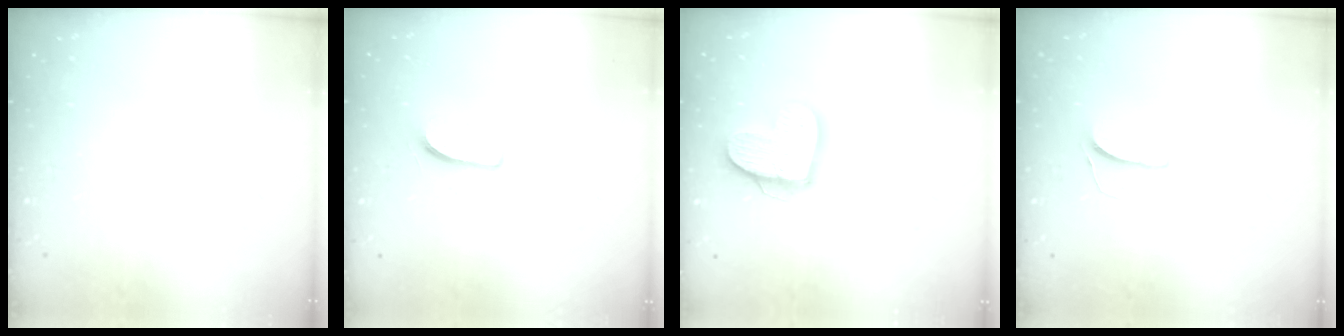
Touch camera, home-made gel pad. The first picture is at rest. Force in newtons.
{"total": 5.8, "press": 5.8, "slide": 0.5}
{"total": 14.6, "press": 14.6, "slide": 1.3}
{"total": 5.4, "press": 5.4, "slide": 0.4}